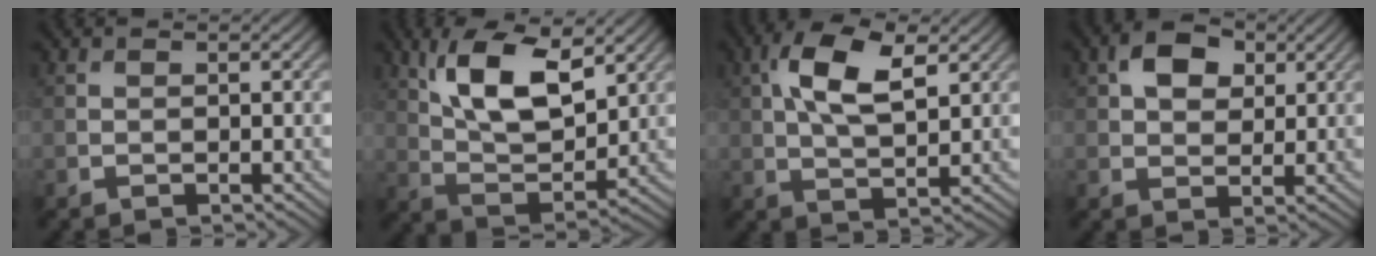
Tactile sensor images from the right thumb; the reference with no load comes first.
{"total": 11.4, "force": [5.1, 4.9, 8.9], "torque": [-0.183, 0.001, 0.101]}
{"total": 9.0, "force": [2.9, 4.0, 7.5], "torque": [-0.160, 0.010, 0.049]}
{"total": 5.3, "force": [2.0, 3.6, 3.3], "torque": [-0.060, 0.008, 0.031]}